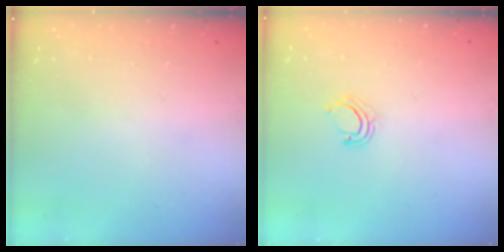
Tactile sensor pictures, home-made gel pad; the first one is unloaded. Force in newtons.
{"total": 2.2, "press": 2.2, "slide": 0.1}